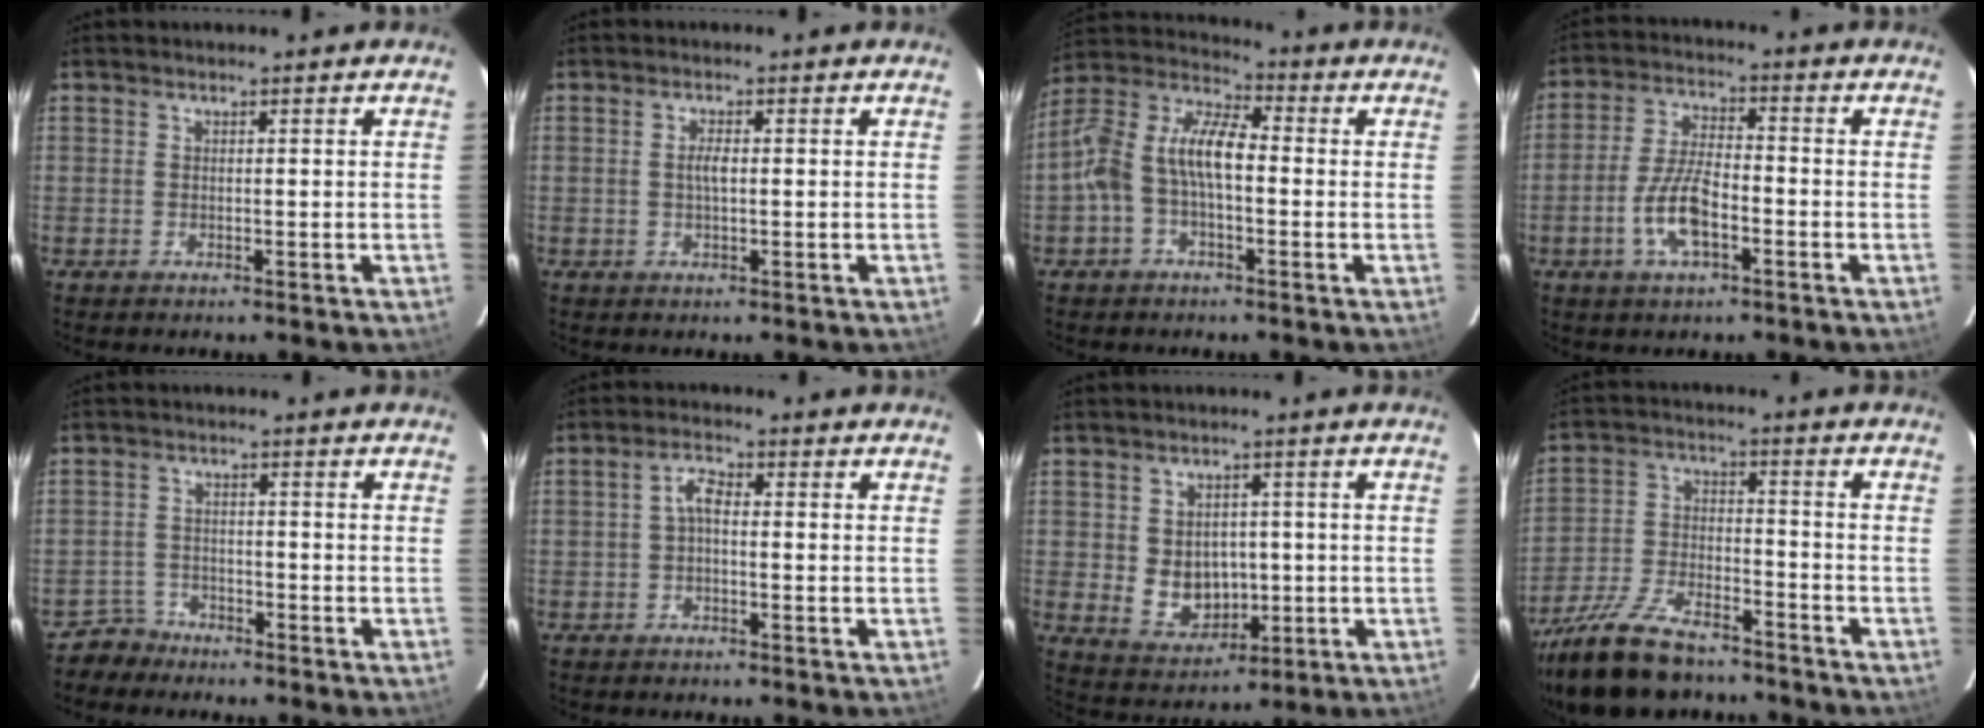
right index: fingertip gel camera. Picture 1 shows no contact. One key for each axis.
{"total": 2.0, "fx": 0.0, "fy": 0.6, "fz": 1.9, "tx": -0.038, "ty": 0.002, "tz": 0.000}
{"total": 11.4, "fx": -1.4, "fy": 5.6, "fz": 9.9, "tx": -0.203, "ty": 0.025, "tz": -0.034}
{"total": 8.8, "fx": -3.4, "fy": 3.1, "fz": 7.5, "tx": -0.157, "ty": 0.001, "tz": -0.065}
{"total": 3.6, "fx": -3.0, "fy": 2.0, "fz": -0.7, "tx": 0.008, "ty": 0.014, "tz": -0.059}
{"total": 2.6, "fx": -0.5, "fy": 1.2, "fz": 2.3, "tx": -0.048, "ty": 0.011, "tz": -0.010}
{"total": 7.7, "fx": -0.4, "fy": 6.3, "fz": 4.3, "tx": -0.088, "ty": -0.001, "tz": 0.016}
{"total": 18.9, "fx": -15.0, "fy": 6.7, "fz": 9.3, "tx": -0.204, "ty": -0.028, "tz": -0.262}